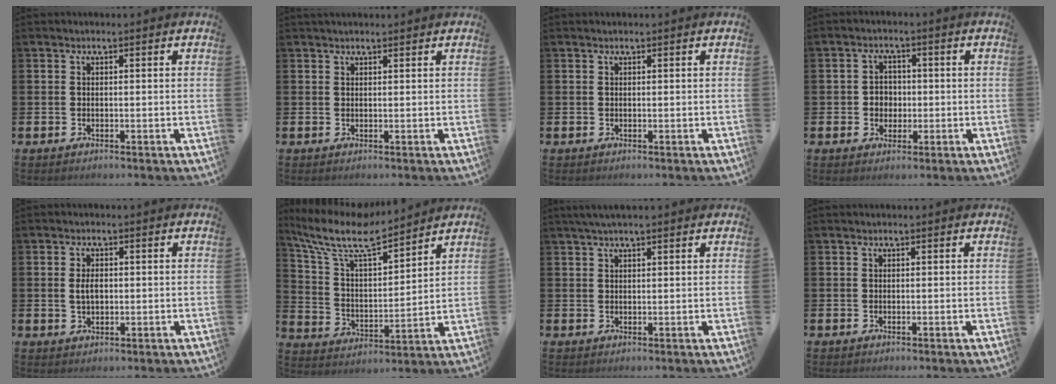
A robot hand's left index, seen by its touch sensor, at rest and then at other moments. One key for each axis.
{"total": 1.0, "fx": 1.0, "fy": 0.1, "fz": 0.3, "tx": 0.005, "ty": -0.003, "tz": 0.015}
{"total": 0.0}
{"total": 2.8, "fx": 0.0, "fy": 2.6, "fz": 0.8, "tx": -0.009, "ty": 0.004, "tz": -0.009}
{"total": 2.4, "fx": 0.3, "fy": 1.5, "fz": 1.9, "tx": -0.024, "ty": 0.001, "tz": 0.000}
{"total": 10.6, "fx": 9.0, "fy": 2.3, "fz": 5.2, "tx": -0.134, "ty": -0.047, "tz": 0.156}
{"total": 2.7, "fx": 2.1, "fy": 0.5, "fz": 1.6, "tx": -0.031, "ty": 0.004, "tz": 0.037}
{"total": 0.0}